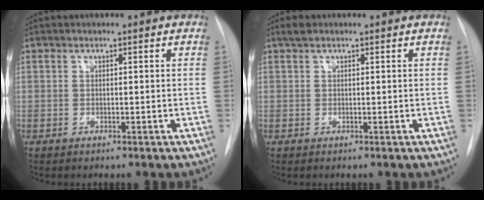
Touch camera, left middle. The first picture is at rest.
{"total": 1.2, "force": [0.9, 0.5, 0.6], "torque": [-0.012, 0.013, 0.016]}